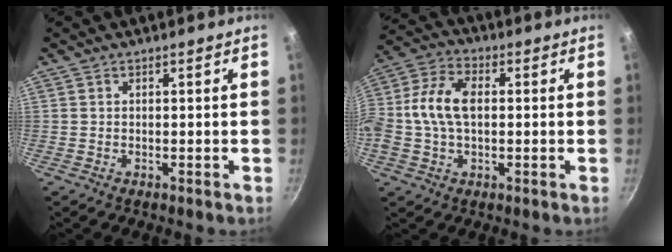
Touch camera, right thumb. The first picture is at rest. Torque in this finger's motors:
{"motor_torque": [0.98, 1.01, 1.05, -0.13, 0.28]}